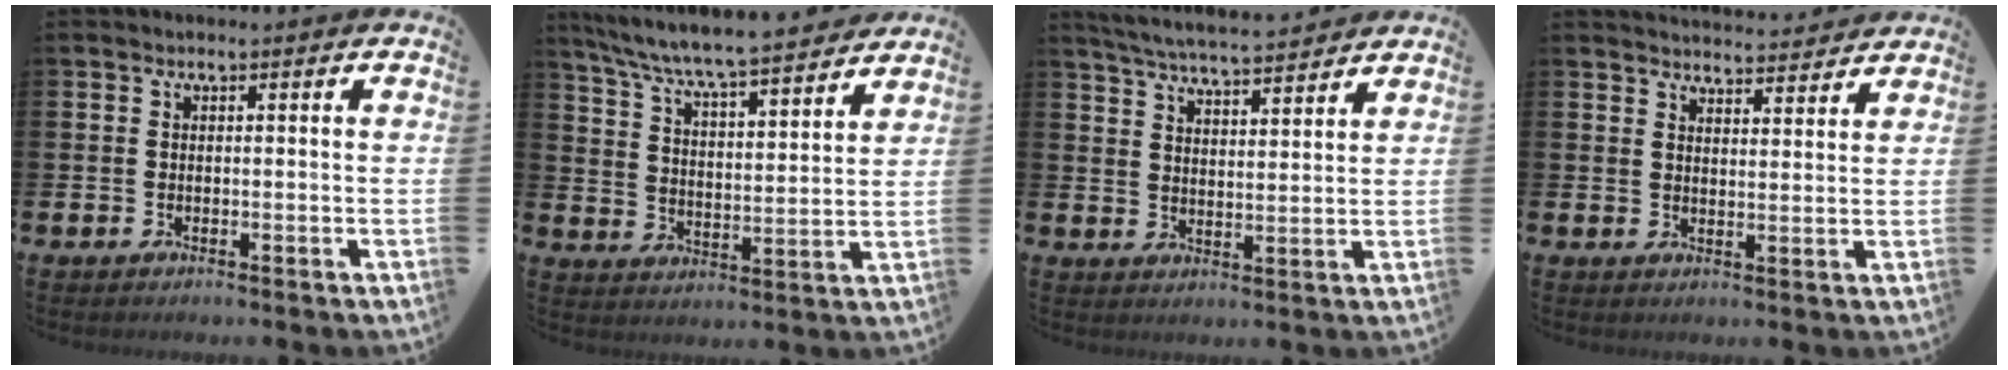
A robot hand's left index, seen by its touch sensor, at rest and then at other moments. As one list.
[{"total": 7.5, "force": [7.2, 0.1, 2.1], "torque": [-0.075, -0.058, 0.123]}, {"total": 5.4, "force": [5.4, 0.0, 0.9], "torque": [-0.039, -0.029, 0.096]}, {"total": 4.1, "force": [4.0, 0.3, -0.1], "torque": [-0.007, -0.026, 0.073]}]